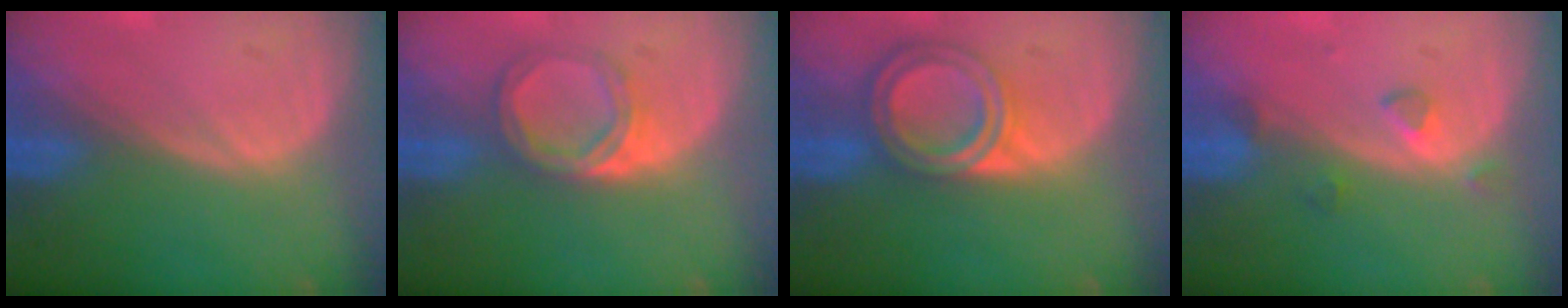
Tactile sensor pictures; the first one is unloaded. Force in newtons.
{"total": 4.7, "press": 4.6, "slide": 0.4}
{"total": 6.8, "press": 6.0, "slide": 3.2}
{"total": 2.5, "press": 2.3, "slide": 0.9}